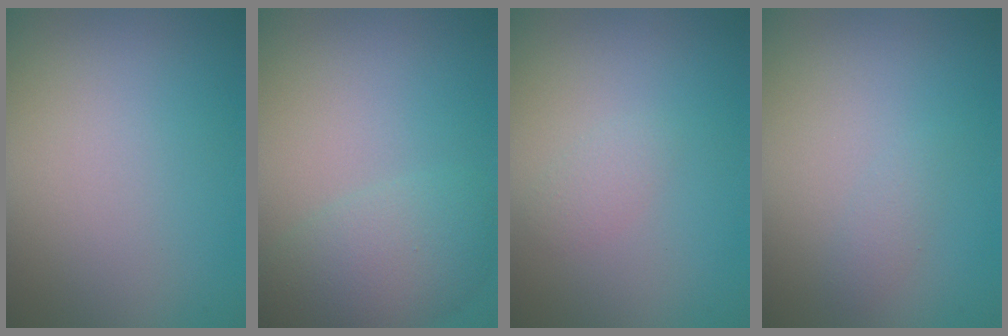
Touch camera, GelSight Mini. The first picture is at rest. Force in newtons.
{"total": 4.8, "press": 4.8, "slide": 0.2}
{"total": 1.0, "press": 1.0, "slide": 0.1}
{"total": 0.8, "press": 0.8, "slide": 0.0}